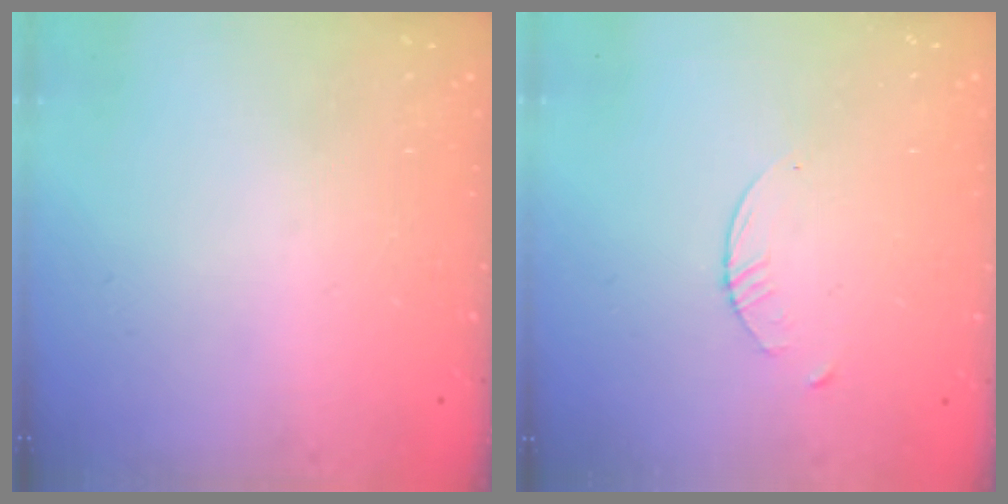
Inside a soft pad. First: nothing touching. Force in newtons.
{"total": 1.5, "press": 1.5, "slide": 0.2}